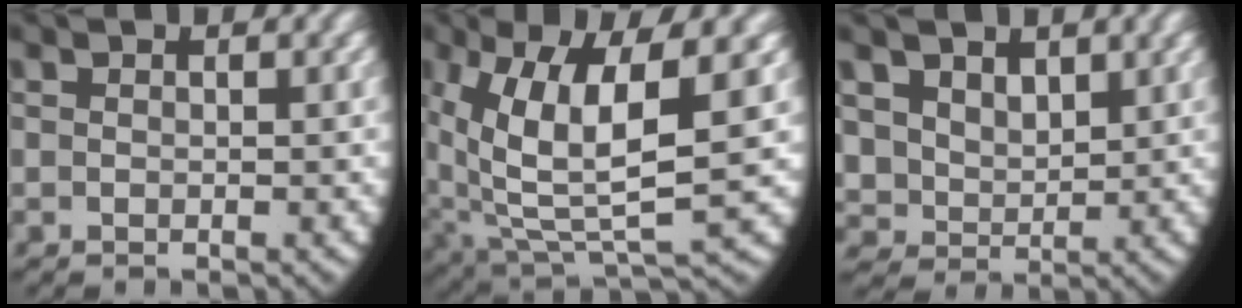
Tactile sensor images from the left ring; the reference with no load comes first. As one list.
[{"total": 11.5, "force": [0.8, 6.9, 9.2], "torque": [-0.186, -0.031, 0.031]}, {"total": 8.4, "force": [1.1, 7.9, 2.4], "torque": [-0.108, -0.050, 0.031]}]